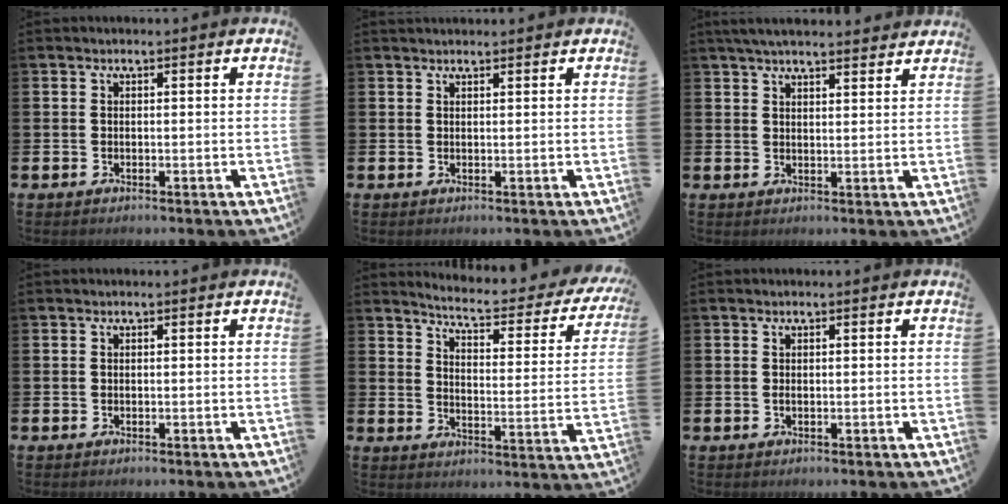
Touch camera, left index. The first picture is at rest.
{"total": 1.1, "force": [1.0, 0.2, 0.1], "torque": [0.010, -0.002, 0.016]}
{"total": 4.1, "force": [3.8, 0.5, 1.3], "torque": [-0.029, -0.011, 0.070]}
{"total": 0.0}
{"total": 4.7, "force": [4.3, 0.5, 1.8], "torque": [-0.052, -0.040, 0.062]}
{"total": 0.6, "force": [0.1, 0.2, 0.5], "torque": [-0.010, 0.001, 0.001]}